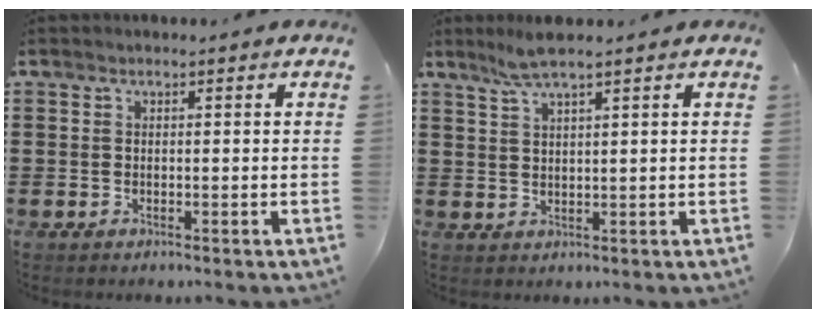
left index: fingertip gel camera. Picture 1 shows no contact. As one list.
[{"total": 3.5, "force": [2.7, -0.1, 2.3], "torque": [-0.051, 0.003, 0.049]}]